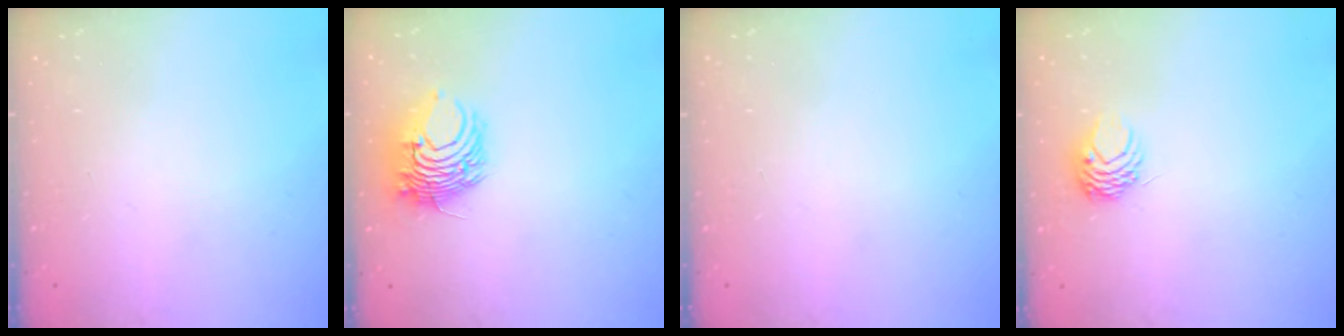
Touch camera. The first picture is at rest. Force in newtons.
{"total": 8.9, "press": 8.9, "slide": 0.3}
{"total": 0.0}
{"total": 4.2, "press": 4.2, "slide": 0.5}